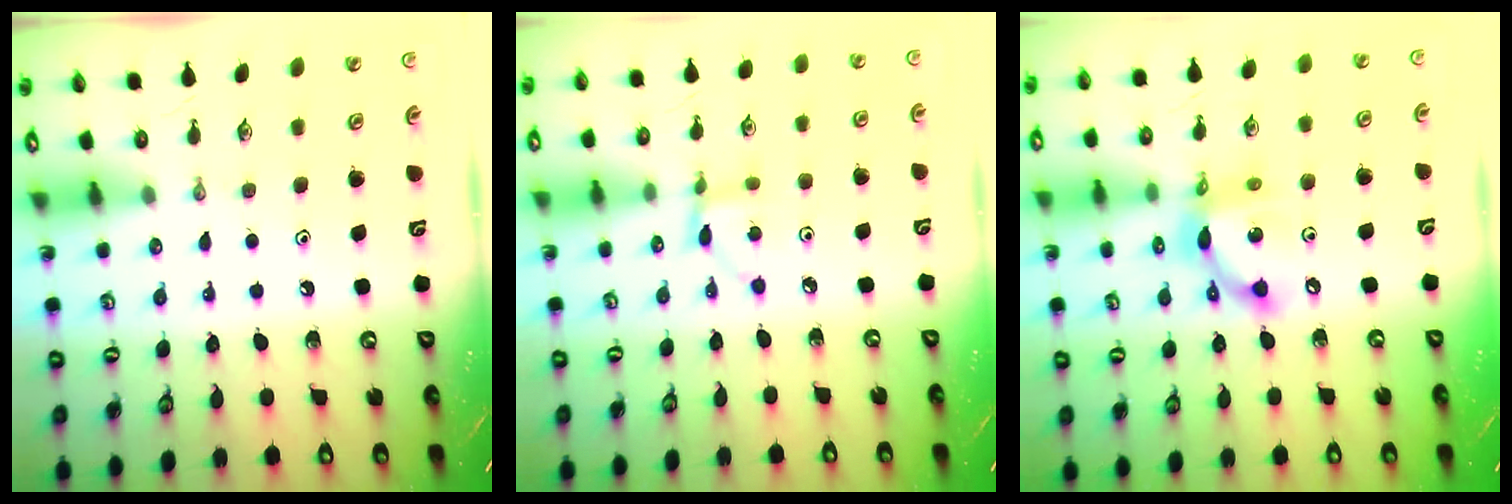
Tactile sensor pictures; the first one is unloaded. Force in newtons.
{"total": 3.3, "press": 3.3, "slide": 0.4}
{"total": 12.9, "press": 12.8, "slide": 1.0}